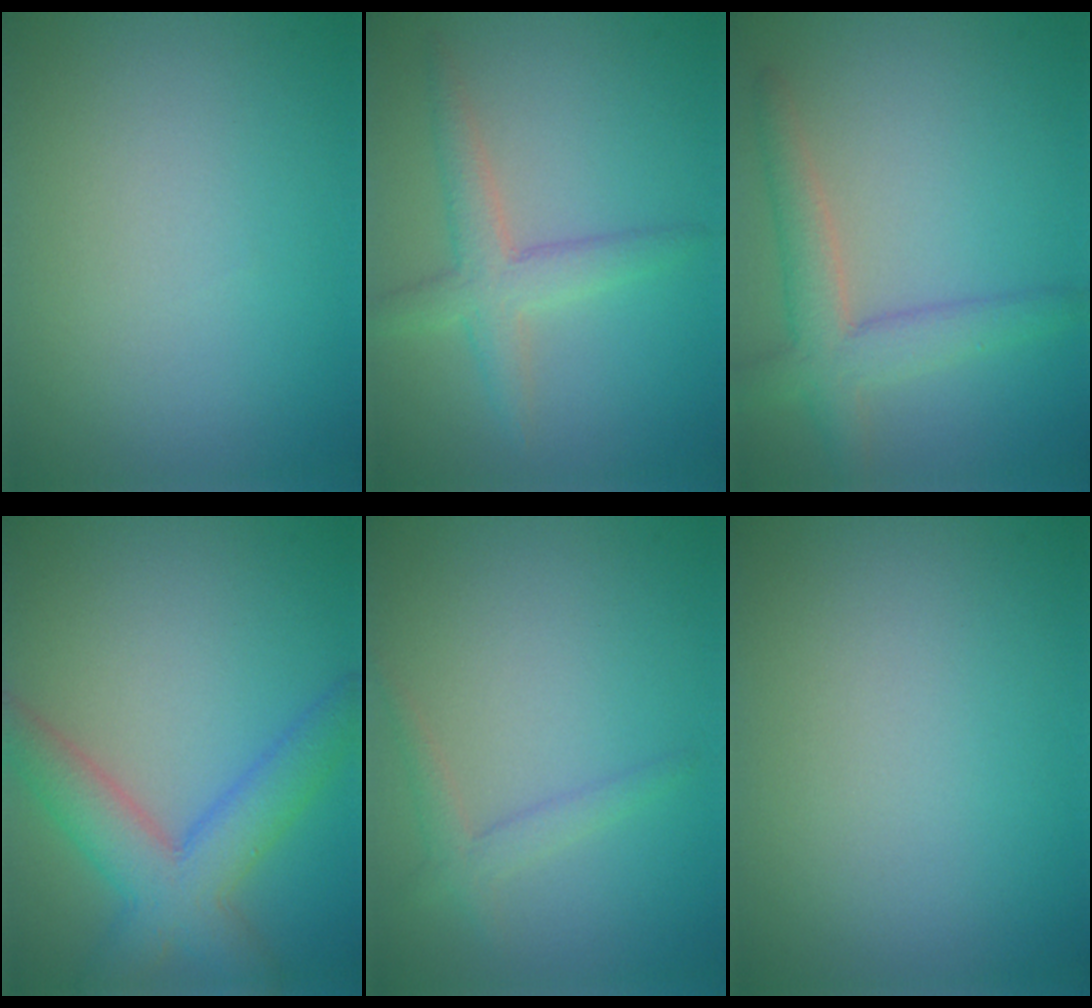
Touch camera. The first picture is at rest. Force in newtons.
{"total": 3.2, "press": 3.2, "slide": 0.1}
{"total": 4.3, "press": 4.3, "slide": 0.2}
{"total": 6.2, "press": 6.2, "slide": 0.4}
{"total": 1.8, "press": 1.8, "slide": 0.2}
{"total": 0.0}